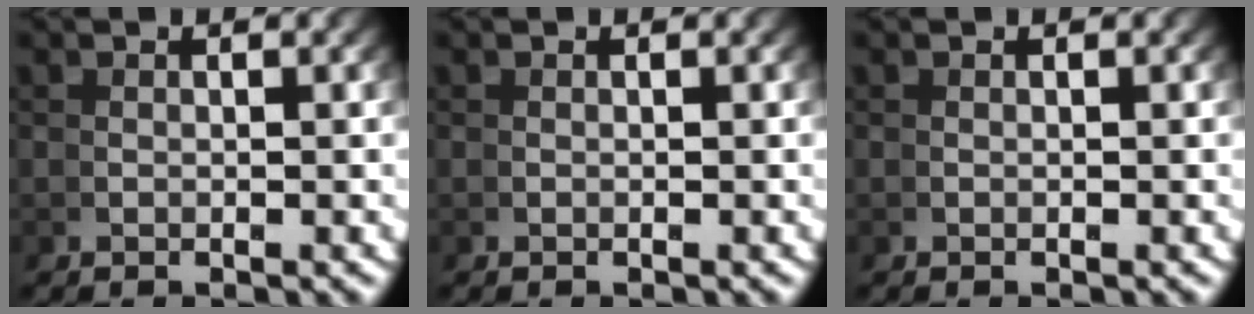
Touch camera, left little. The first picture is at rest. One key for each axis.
{"total": 0.0}
{"total": 0.0}